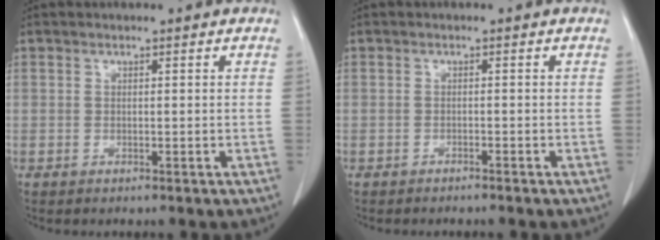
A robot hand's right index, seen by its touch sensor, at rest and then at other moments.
{"total": 1.3, "force": [-1.2, 0.1, 0.5], "torque": [-0.010, 0.000, -0.014]}